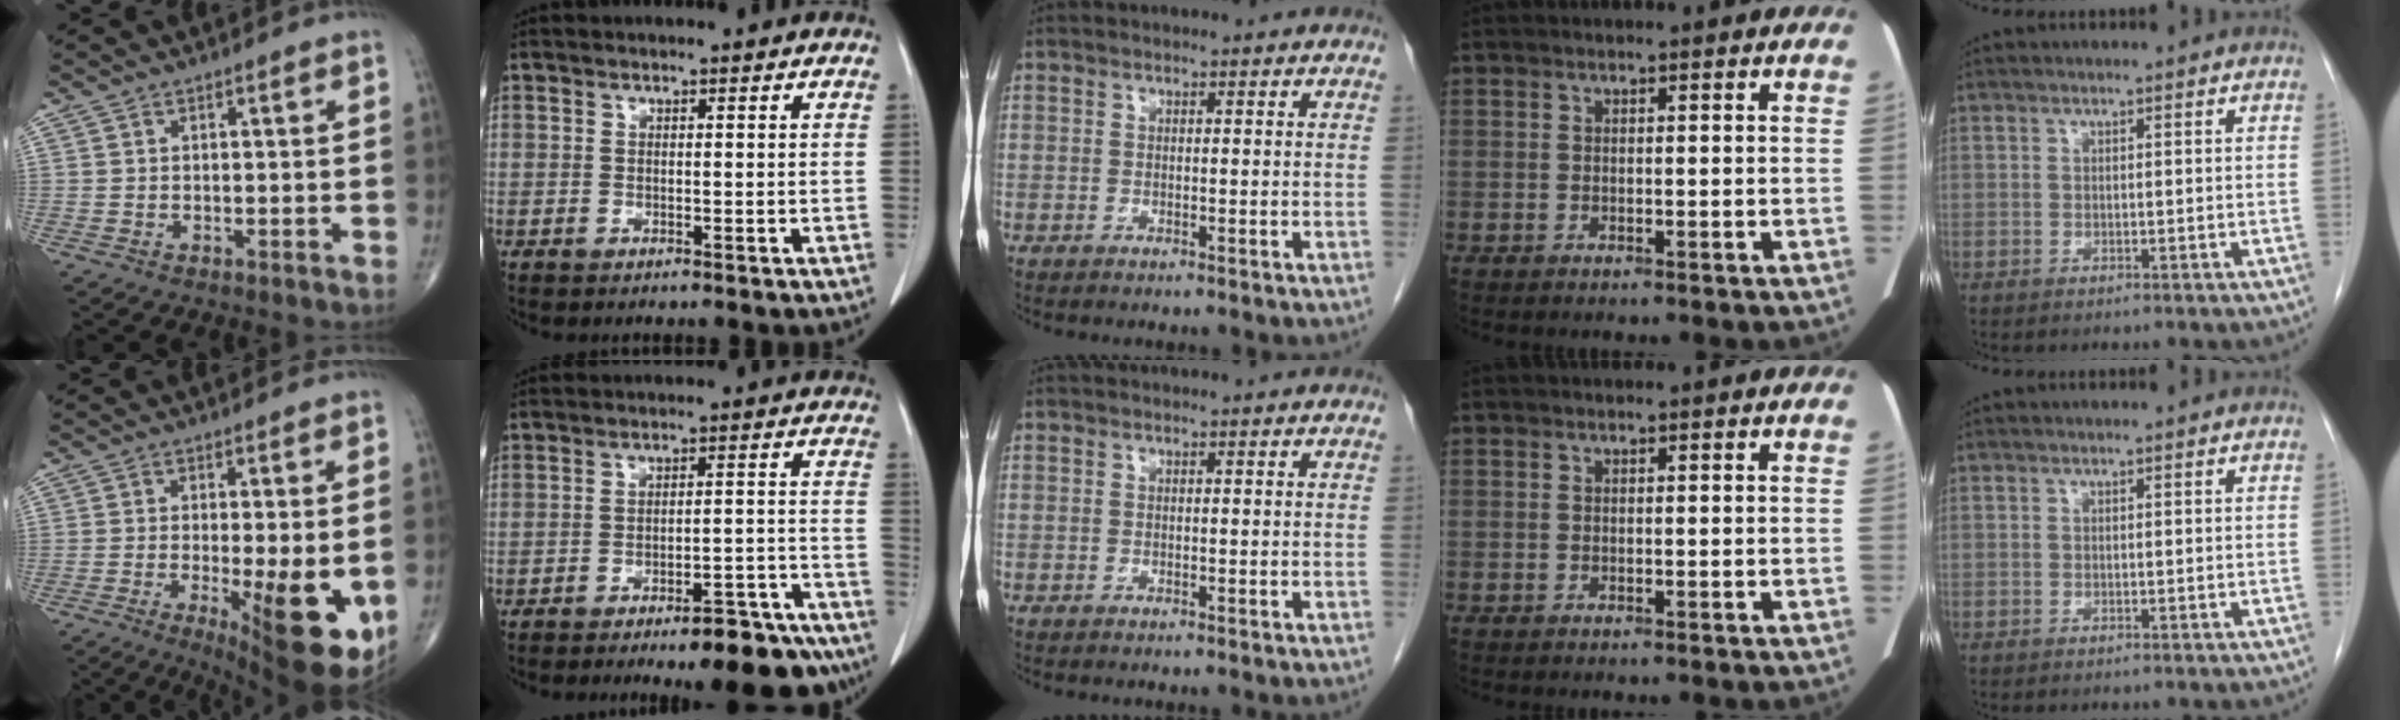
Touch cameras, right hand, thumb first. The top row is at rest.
{"thumb": {"total": 14.6, "force": [-3.5, 3.9, 13.6], "torque": [-0.165, -0.023, -0.035]}, "index": {"total": 13.4, "force": [-10.6, 2.7, 7.8], "torque": [-0.053, 0.033, -0.142]}}